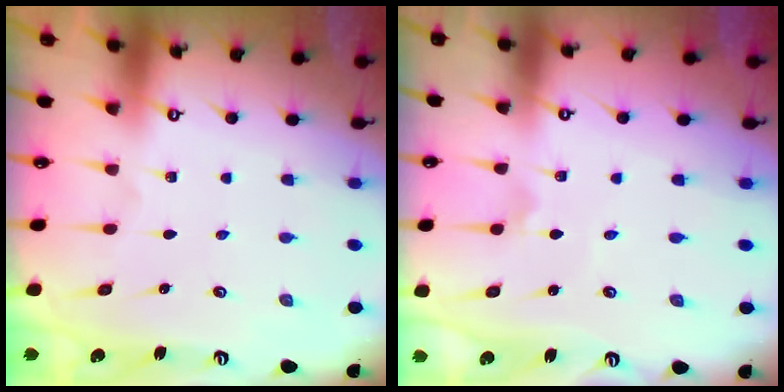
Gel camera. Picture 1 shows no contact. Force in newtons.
{"total": 1.8, "press": 1.7, "slide": 0.4}